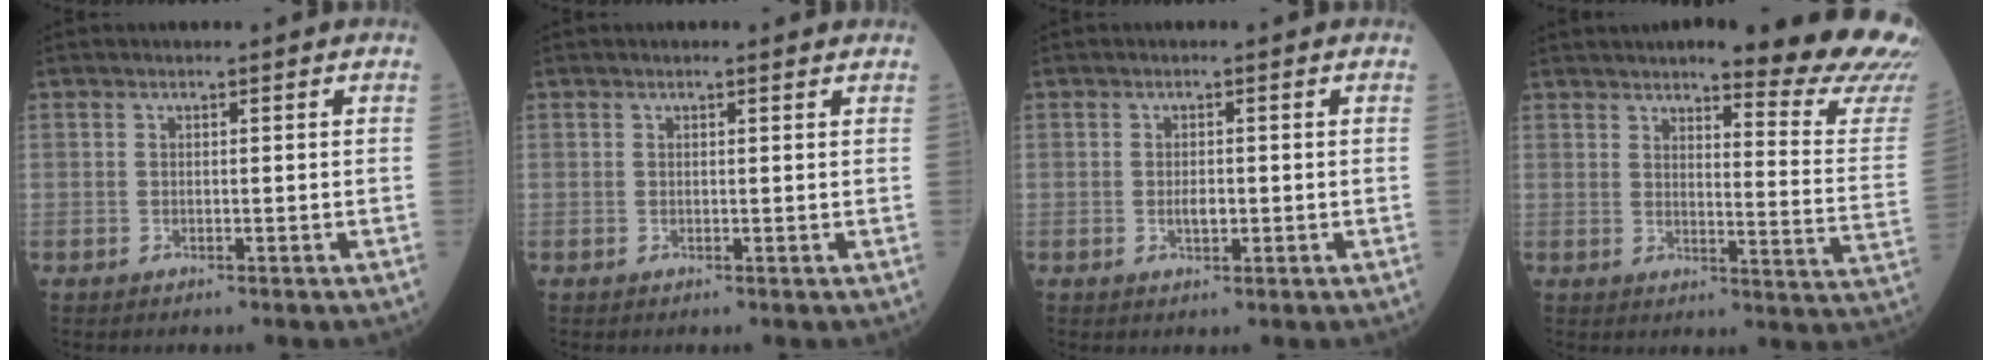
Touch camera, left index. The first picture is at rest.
{"total": 1.1, "force": [1.0, 0.1, 0.4], "torque": [-0.012, 0.004, 0.011]}
{"total": 1.7, "force": [-0.2, 0.8, 1.5], "torque": [-0.030, -0.001, -0.002]}
{"total": 17.5, "force": [15.3, 0.3, 8.6], "torque": [-0.105, -0.089, 0.169]}